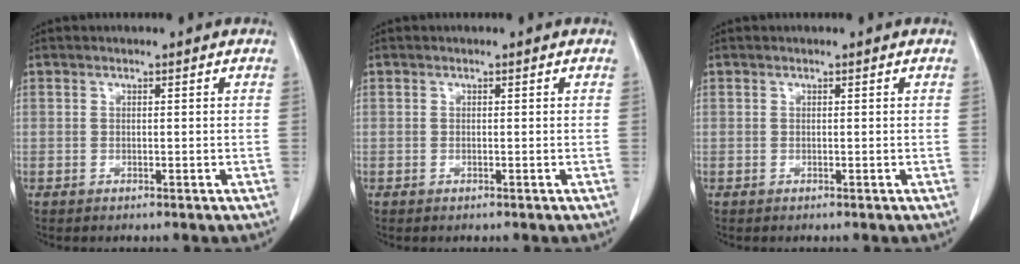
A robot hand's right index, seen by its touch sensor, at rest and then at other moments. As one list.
[{"total": 0.0}, {"total": 0.0}]